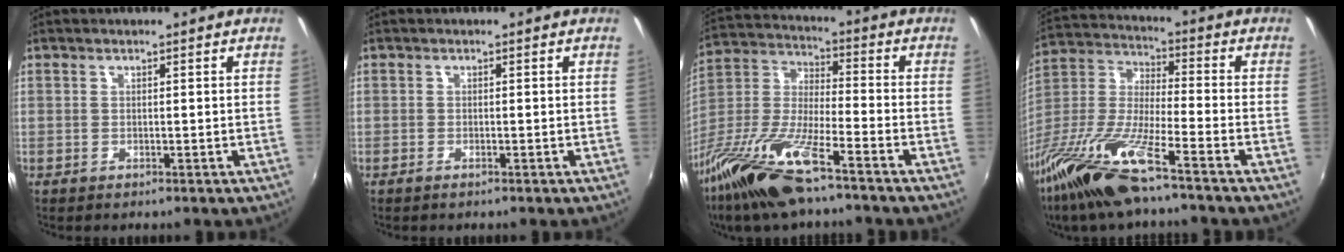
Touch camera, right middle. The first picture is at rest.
{"total": 0.7, "force": [-0.6, 0.1, 0.4], "torque": [-0.008, -0.002, -0.012]}
{"total": 18.2, "force": [-12.3, 3.5, 13.0], "torque": [-0.272, -0.022, -0.242]}
{"total": 16.7, "force": [-11.6, 1.6, 11.9], "torque": [-0.251, -0.025, -0.231]}